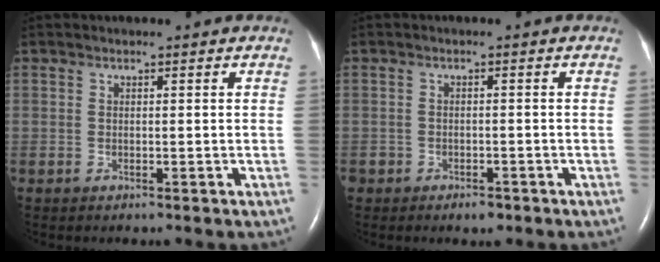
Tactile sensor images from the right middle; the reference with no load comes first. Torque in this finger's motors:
{"motor_torque": [-0.05, 0.07, -0.01, -0.01]}